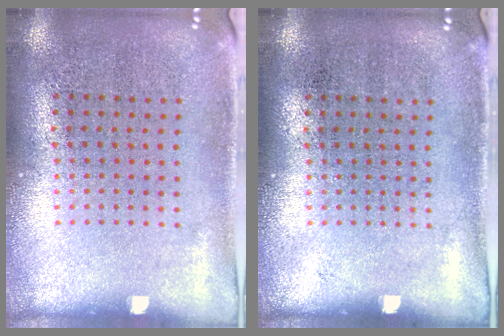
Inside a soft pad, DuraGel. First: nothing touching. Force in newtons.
{"total": 0.0}